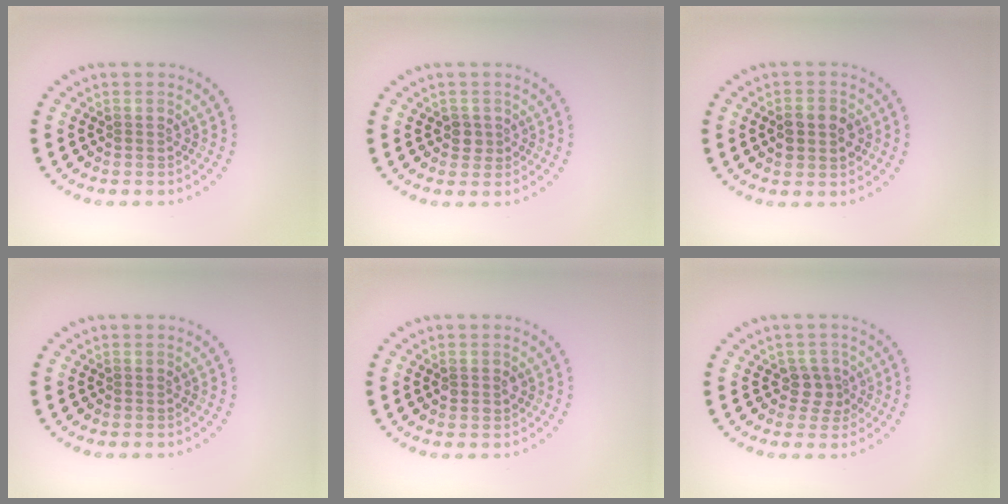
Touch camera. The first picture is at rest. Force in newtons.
{"total": 1.3, "press": 1.2, "slide": 0.7}
{"total": 3.0, "press": 3.0, "slide": 0.1}
{"total": 0.0}
{"total": 1.1, "press": 1.1, "slide": 0.2}
{"total": 2.1, "press": 1.6, "slide": 1.3}